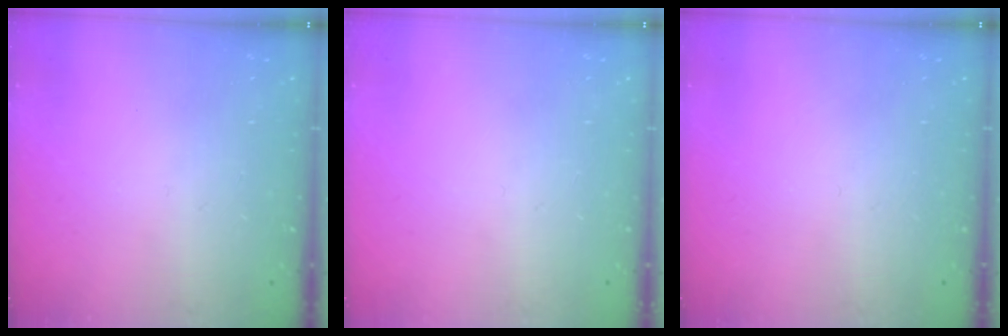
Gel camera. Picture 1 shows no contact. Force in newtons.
{"total": 0.0}
{"total": 0.0}